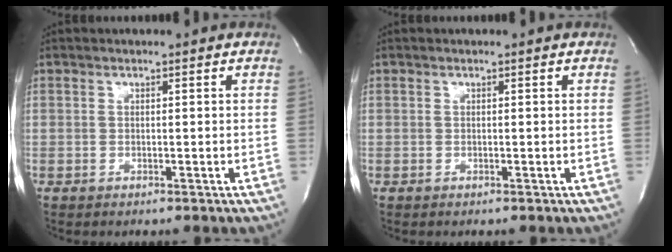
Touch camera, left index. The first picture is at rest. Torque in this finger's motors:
{"motor_torque": [0.00, 0.00, 0.00, 0.00]}